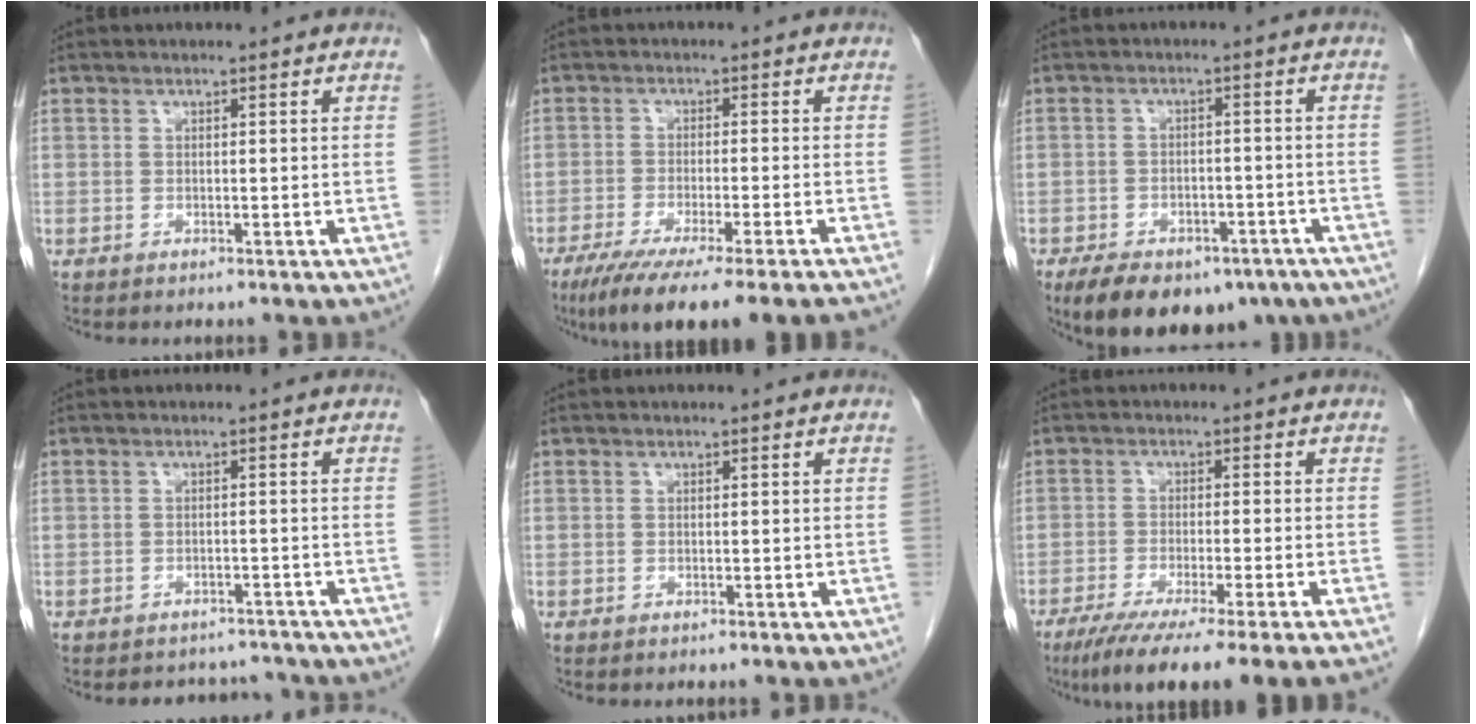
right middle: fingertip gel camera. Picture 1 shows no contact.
{"total": 12.5, "force": [-9.6, -0.9, 7.9], "torque": [-0.111, -0.040, -0.149]}
{"total": 14.7, "force": [-9.8, 7.9, 7.7], "torque": [-0.136, -0.003, -0.135]}
{"total": 5.1, "force": [-4.8, 1.7, -0.2], "torque": [0.006, 0.011, -0.057]}
{"total": 0.0}
{"total": 11.9, "force": [-9.1, -1.3, 7.5], "torque": [-0.105, -0.040, -0.142]}